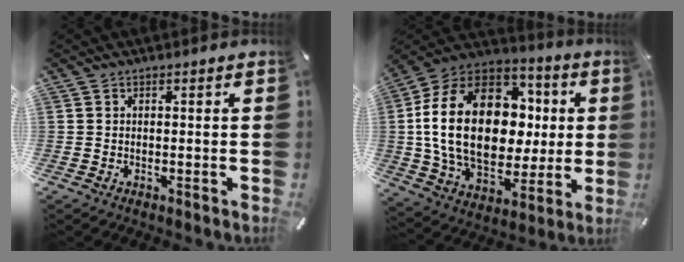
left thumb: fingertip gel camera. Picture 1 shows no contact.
{"total": 26.2, "force": [2.0, 17.9, 19.0], "torque": [-0.383, 0.001, 0.043]}